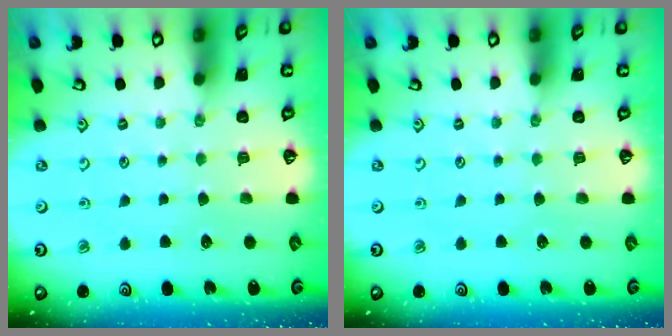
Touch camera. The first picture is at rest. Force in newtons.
{"total": 0.0}